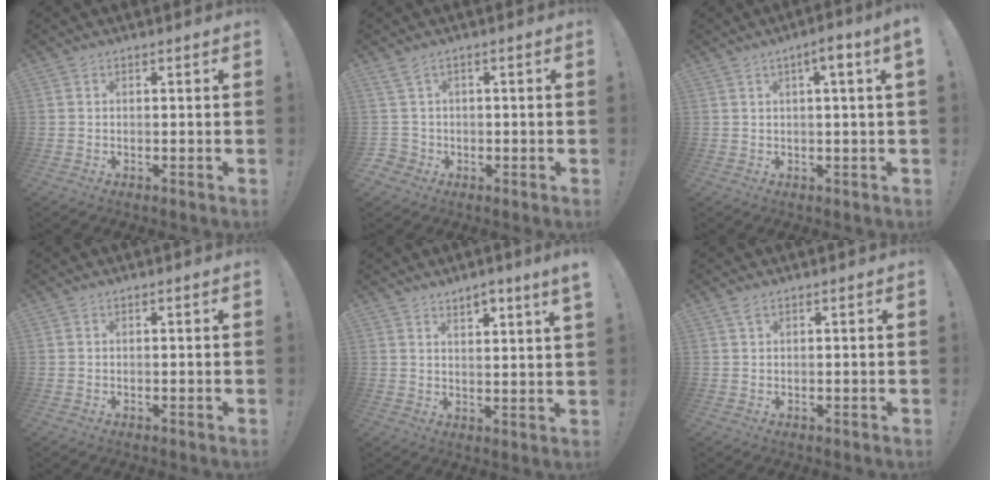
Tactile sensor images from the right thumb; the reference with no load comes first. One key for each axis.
{"total": 3.7, "fx": 1.1, "fy": 3.3, "fz": 1.1, "tx": -0.022, "ty": 0.002, "tz": 0.024}
{"total": 5.0, "fx": 1.2, "fy": -0.4, "fz": 4.8, "tx": -0.077, "ty": -0.005, "tz": 0.013}
{"total": 0.0}
{"total": 4.2, "fx": 3.2, "fy": -0.4, "fz": 2.8, "tx": -0.045, "ty": -0.017, "tz": 0.052}
{"total": 1.4, "fx": 0.9, "fy": 0.4, "fz": 1.0, "tx": -0.012, "ty": 0.000, "tz": 0.015}